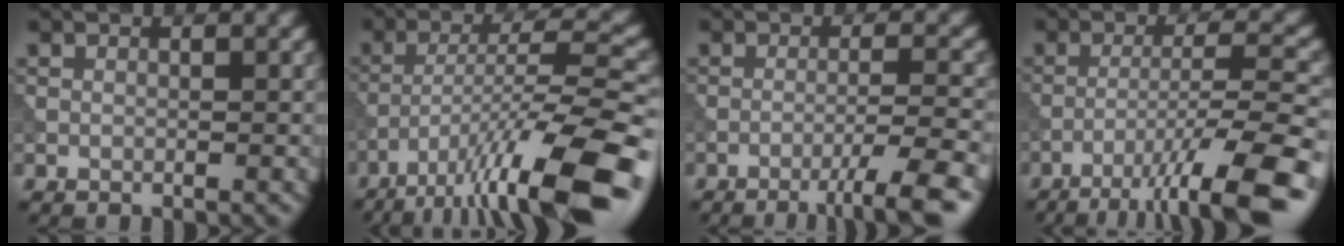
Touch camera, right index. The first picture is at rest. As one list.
[{"total": 13.5, "force": [-8.4, 2.6, 10.2], "torque": [-0.168, 0.006, -0.142]}, {"total": 5.9, "force": [-3.4, 0.7, 4.7], "torque": [-0.070, 0.007, -0.058]}, {"total": 11.1, "force": [-7.2, 1.5, 8.3], "torque": [-0.119, 0.014, -0.114]}]